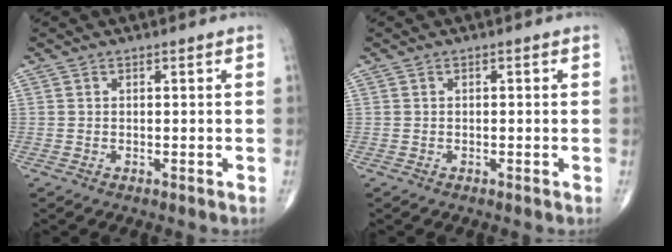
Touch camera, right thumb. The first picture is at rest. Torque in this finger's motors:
{"motor_torque": [-0.26, -0.01, -0.12, -0.12, 0.02]}